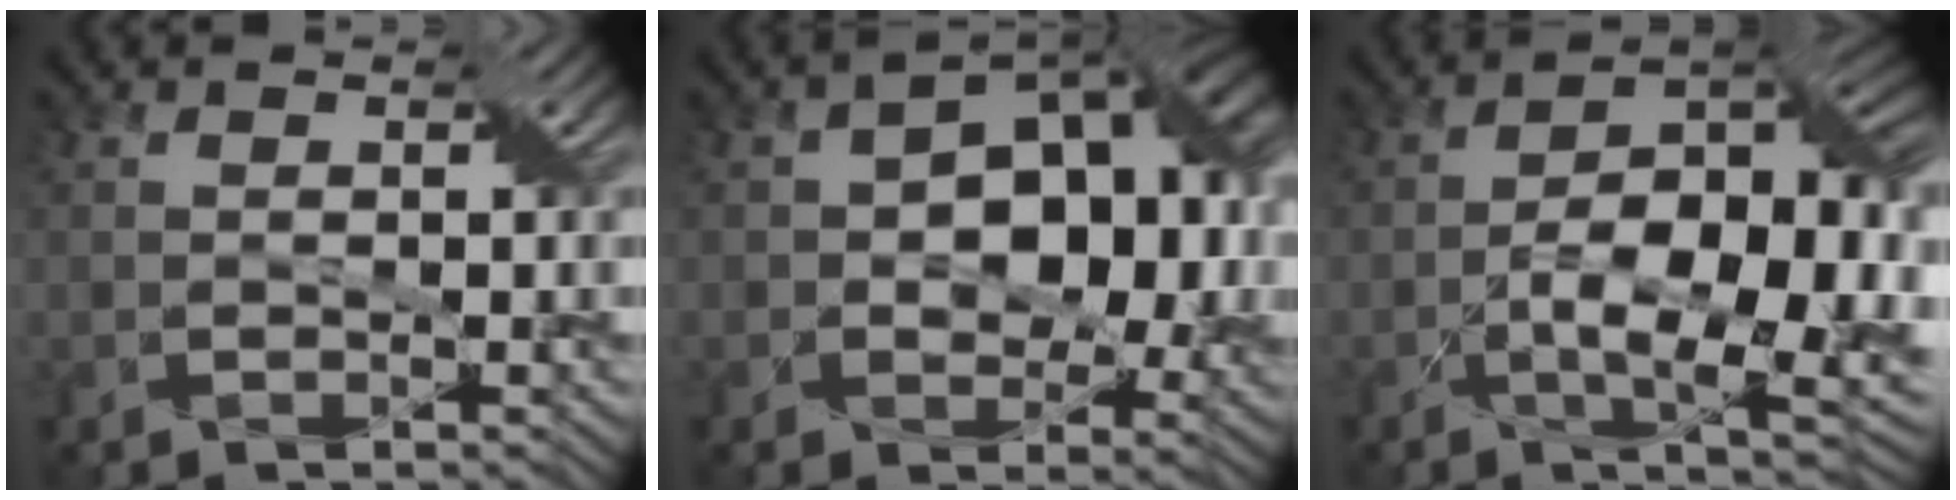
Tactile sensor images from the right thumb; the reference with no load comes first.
{"total": 12.1, "force": [1.0, 8.0, 9.0], "torque": [-0.113, 0.013, 0.014]}
{"total": 14.6, "force": [-3.1, 6.7, 12.6], "torque": [-0.190, -0.002, -0.042]}